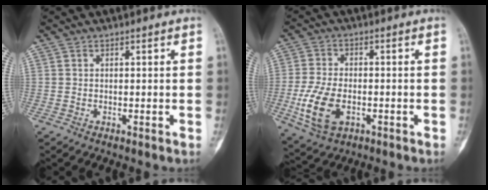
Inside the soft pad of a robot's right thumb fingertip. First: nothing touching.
{"total": 9.4, "force": [-2.5, 5.6, 7.1], "torque": [-0.150, 0.000, -0.045]}